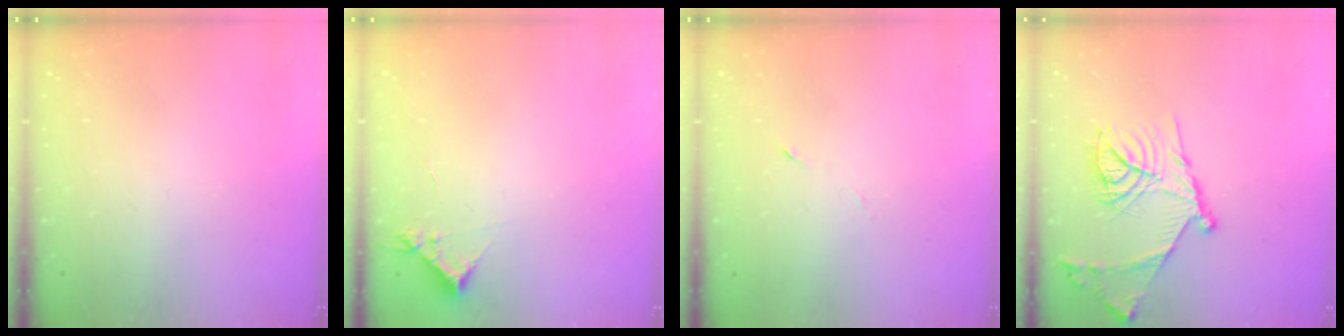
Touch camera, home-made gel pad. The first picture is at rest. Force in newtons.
{"total": 4.1, "press": 4.1, "slide": 0.5}
{"total": 3.1, "press": 3.0, "slide": 1.0}
{"total": 18.4, "press": 18.4, "slide": 1.3}